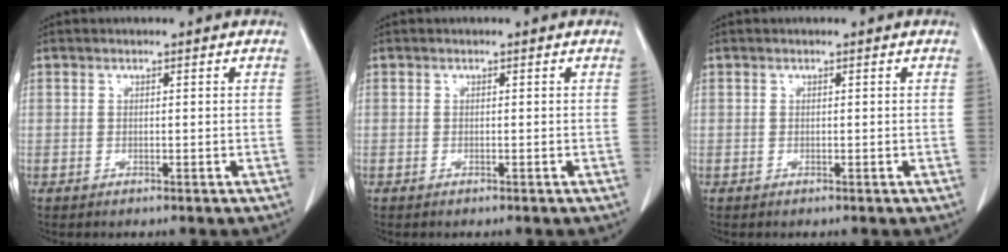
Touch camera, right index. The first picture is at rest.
{"total": 0.0}
{"total": 0.0}